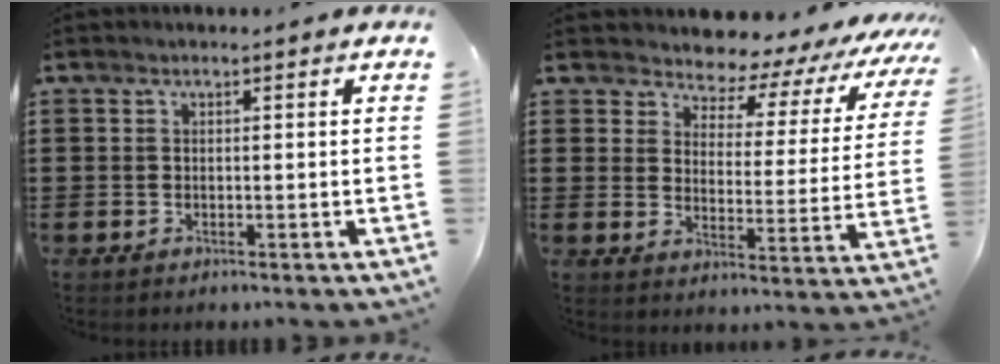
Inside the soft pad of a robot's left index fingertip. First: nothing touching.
{"total": 4.8, "force": [4.6, 1.2, 1.0], "torque": [-0.042, -0.041, 0.070]}